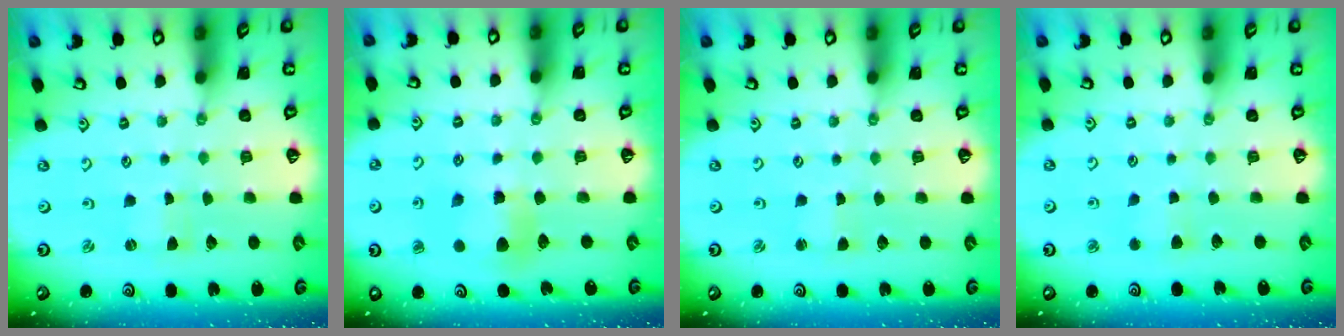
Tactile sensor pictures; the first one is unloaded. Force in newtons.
{"total": 6.4, "press": 6.4, "slide": 0.5}
{"total": 1.4, "press": 1.3, "slide": 0.2}
{"total": 2.5, "press": 2.4, "slide": 0.5}